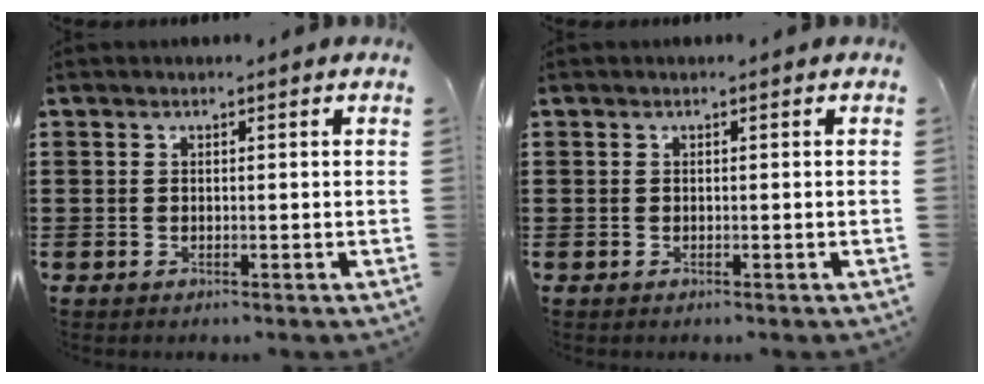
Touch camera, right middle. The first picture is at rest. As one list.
[{"total": 0.0}]